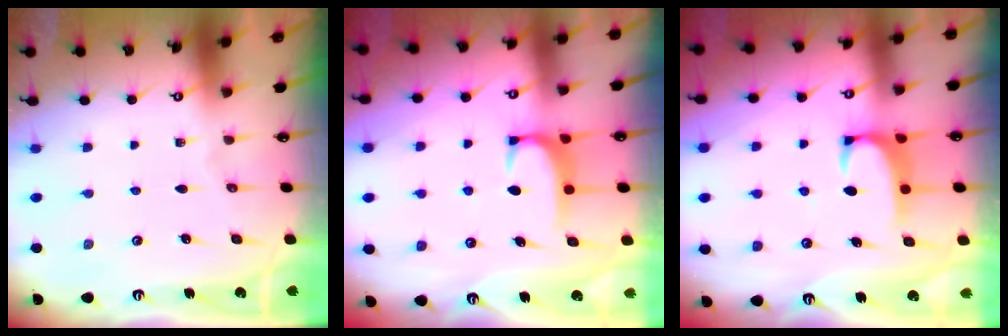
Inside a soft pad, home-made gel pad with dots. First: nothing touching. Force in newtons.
{"total": 1.8, "press": 1.7, "slide": 0.6}
{"total": 1.6, "press": 1.6, "slide": 0.4}